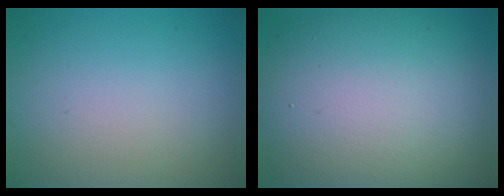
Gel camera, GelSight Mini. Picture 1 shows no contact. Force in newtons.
{"total": 12.8, "press": 12.8, "slide": 0.6}